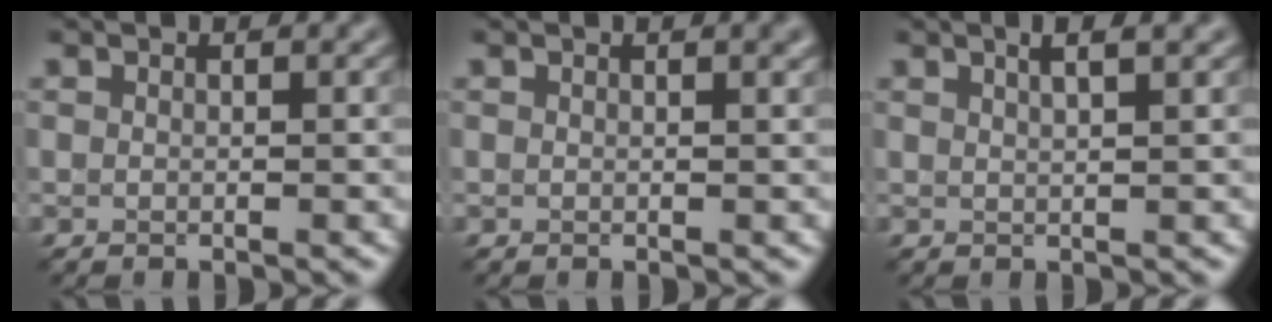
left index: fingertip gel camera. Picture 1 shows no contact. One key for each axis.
{"total": 1.0, "fx": 0.5, "fy": 0.3, "fz": 0.8, "tx": -0.005, "ty": 0.004, "tz": 0.007}
{"total": 2.6, "fx": 1.5, "fy": 0.8, "fz": 1.9, "tx": -0.010, "ty": 0.007, "tz": 0.005}